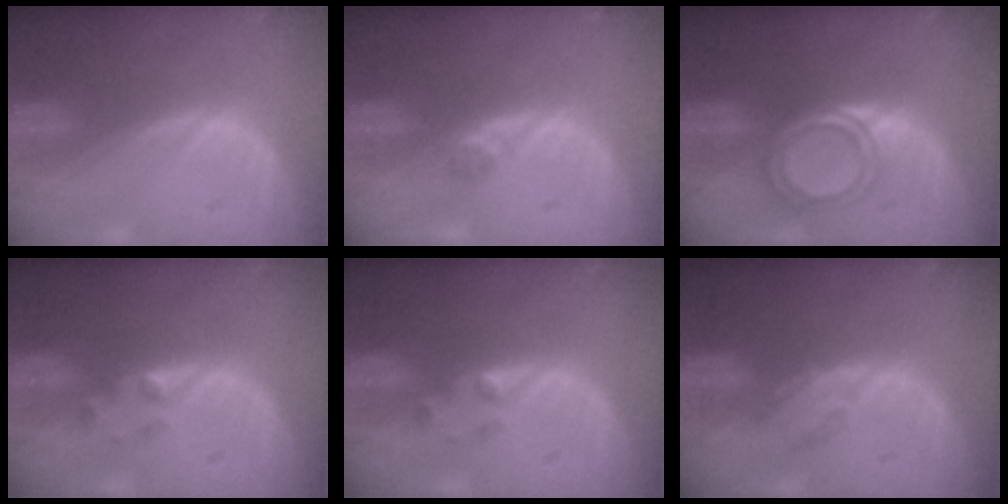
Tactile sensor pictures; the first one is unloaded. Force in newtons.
{"total": 1.3, "press": 1.1, "slide": 0.7}
{"total": 5.3, "press": 4.9, "slide": 1.9}
{"total": 1.6, "press": 1.4, "slide": 0.9}
{"total": 1.6, "press": 1.4, "slide": 0.9}
{"total": 2.2, "press": 2.1, "slide": 0.4}